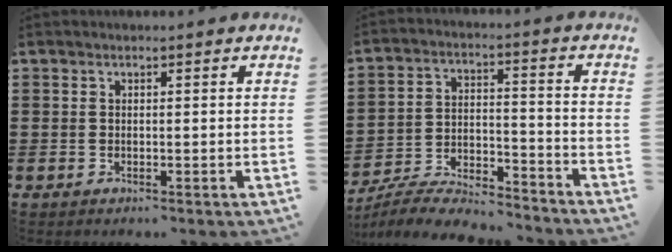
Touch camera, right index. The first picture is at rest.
{"total": 7.0, "force": [-6.8, 0.7, 1.6], "torque": [-0.033, 0.006, -0.133]}